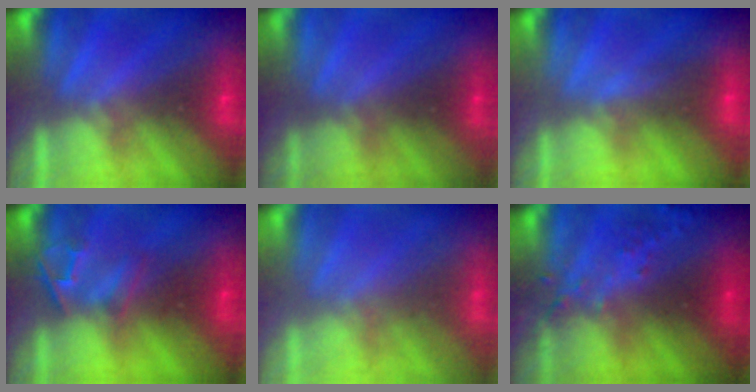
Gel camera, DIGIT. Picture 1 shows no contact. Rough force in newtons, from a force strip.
{"total": 2.9}
{"total": 4.4}
{"total": 2.4}
{"total": 2.0}
{"total": 6.0}